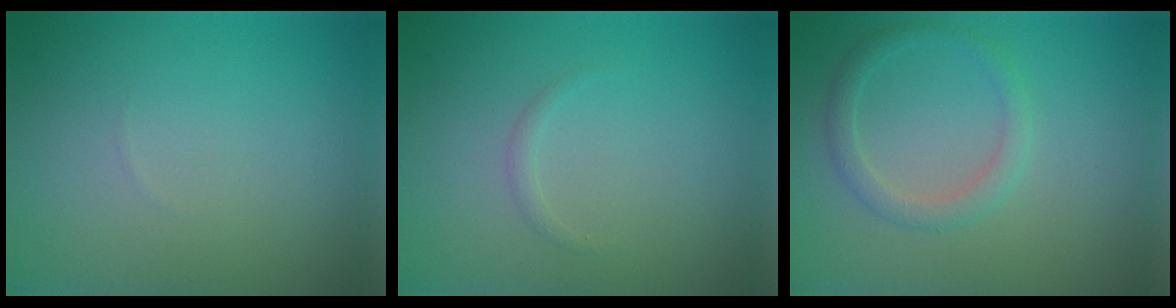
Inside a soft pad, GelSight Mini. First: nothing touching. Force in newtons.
{"total": 0.6, "press": 0.6, "slide": 0.0}
{"total": 1.9, "press": 1.9, "slide": 0.2}